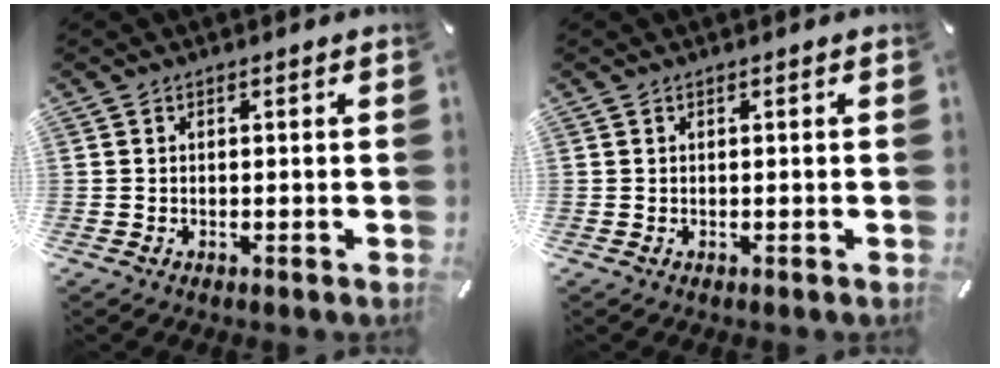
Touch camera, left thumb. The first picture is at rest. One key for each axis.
{"total": 0.0}